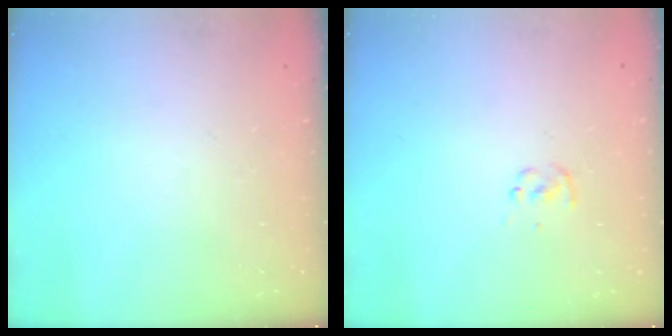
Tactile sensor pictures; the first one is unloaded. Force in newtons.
{"total": 1.1, "press": 1.1, "slide": 0.2}